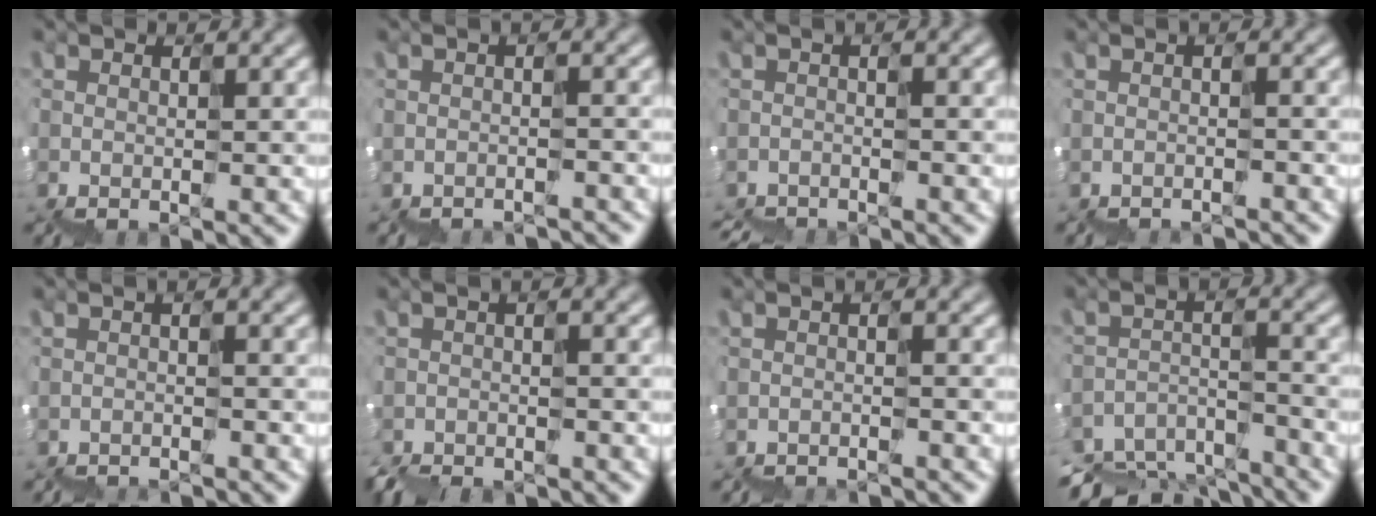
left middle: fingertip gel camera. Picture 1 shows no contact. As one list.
[{"total": 3.3, "force": [-3.2, 0.5, 0.5], "torque": [0.004, 0.013, -0.034]}, {"total": 2.5, "force": [-2.4, 0.0, 0.3], "torque": [0.000, 0.003, -0.033]}, {"total": 2.5, "force": [-2.5, 0.2, 0.3], "torque": [0.007, 0.005, -0.026]}, {"total": 1.7, "force": [-1.6, -0.1, -0.1], "torque": [0.009, -0.002, -0.021]}, {"total": 3.4, "force": [-3.4, 0.4, 0.4], "torque": [-0.008, 0.001, -0.045]}, {"total": 2.1, "force": [-2.1, 0.0, 0.0], "torque": [0.010, 0.002, -0.024]}, {"total": 6.9, "force": [-6.7, 1.5, 0.6], "torque": [-0.025, 0.000, -0.101]}]